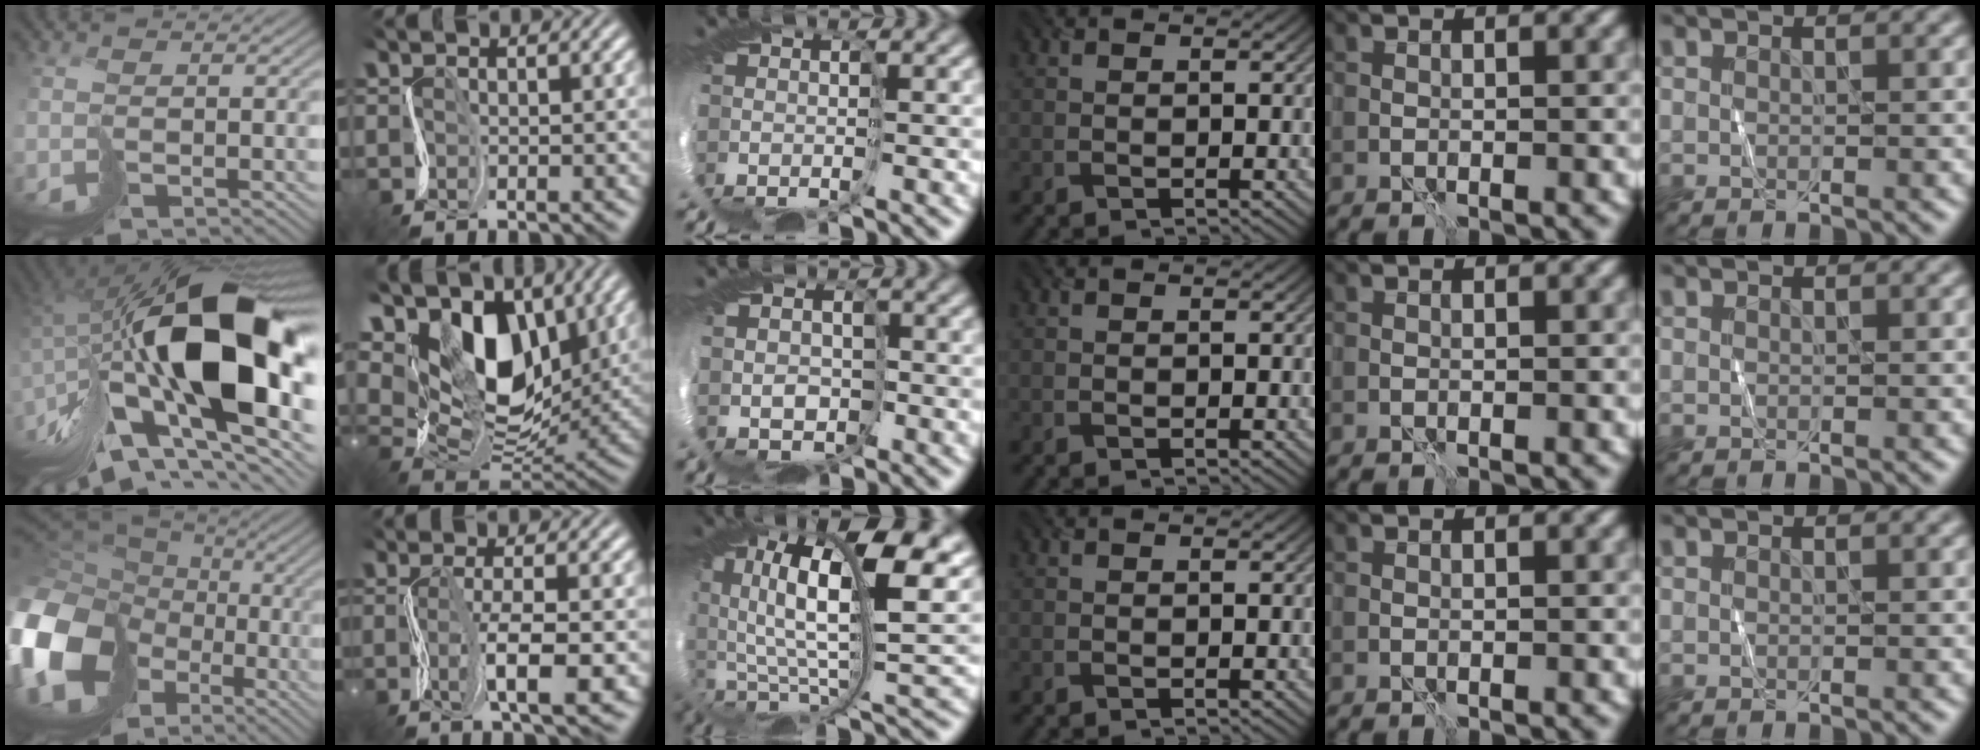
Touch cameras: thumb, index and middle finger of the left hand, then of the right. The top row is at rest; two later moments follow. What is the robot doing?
{"motion": "cut", "object": "paper bag"}